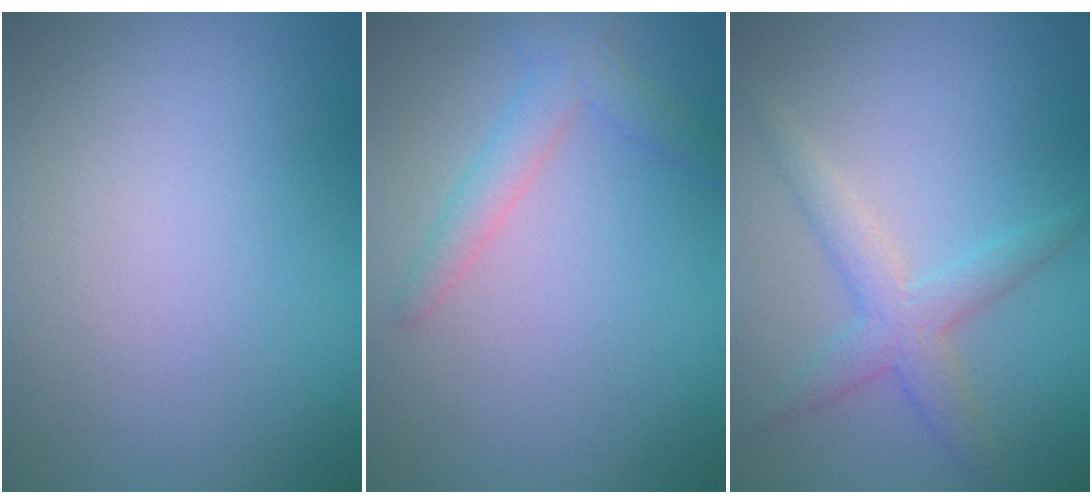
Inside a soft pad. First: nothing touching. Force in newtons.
{"total": 2.3, "press": 2.3, "slide": 0.1}
{"total": 3.1, "press": 3.1, "slide": 0.2}